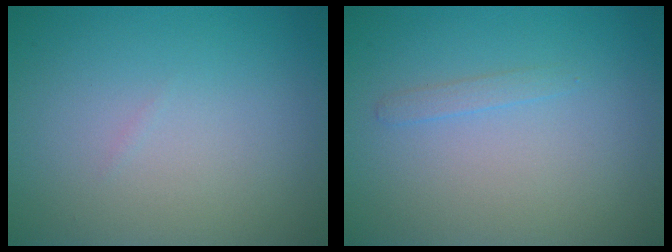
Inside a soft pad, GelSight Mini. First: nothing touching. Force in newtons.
{"total": 0.8, "press": 0.8, "slide": 0.0}